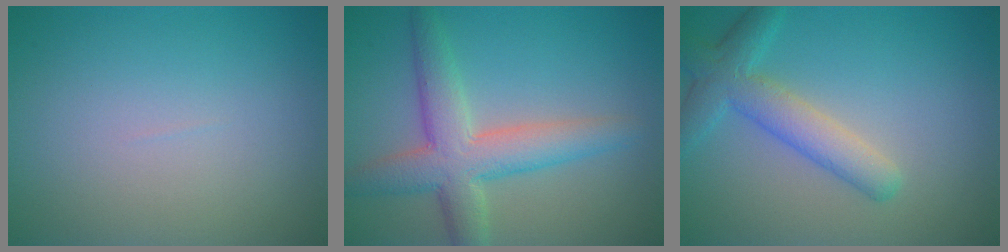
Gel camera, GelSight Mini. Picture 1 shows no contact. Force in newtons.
{"total": 5.8, "press": 5.8, "slide": 0.3}
{"total": 4.2, "press": 4.2, "slide": 0.1}